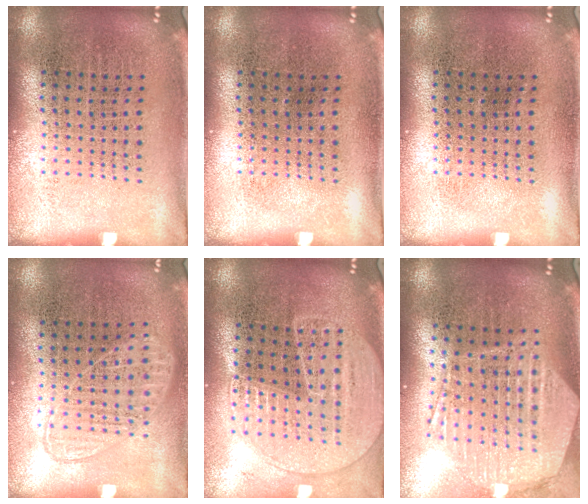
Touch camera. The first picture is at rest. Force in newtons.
{"total": 0.0}
{"total": 0.0}
{"total": 0.9, "press": 0.9, "slide": 0.3}
{"total": 1.8, "press": 1.7, "slide": 0.7}
{"total": 1.8, "press": 1.7, "slide": 0.7}